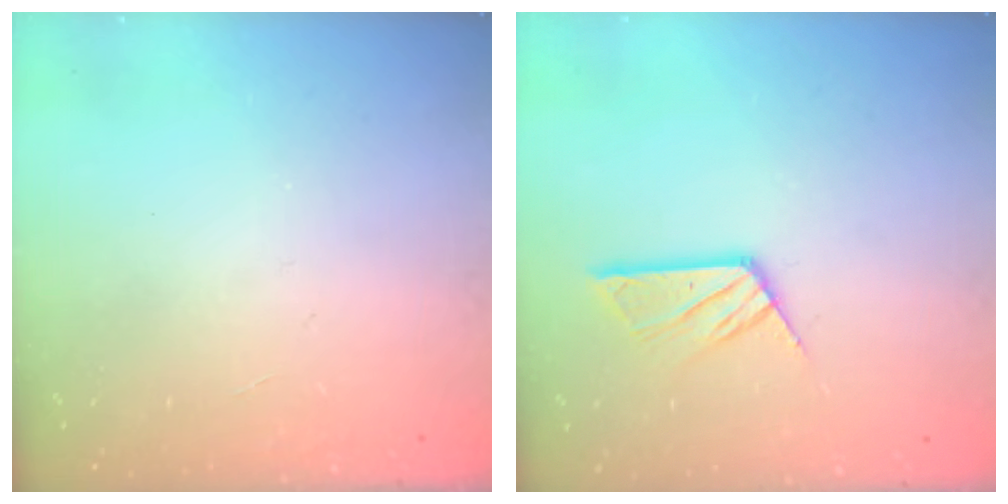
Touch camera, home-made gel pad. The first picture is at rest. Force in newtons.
{"total": 10.0, "press": 10.0, "slide": 0.7}